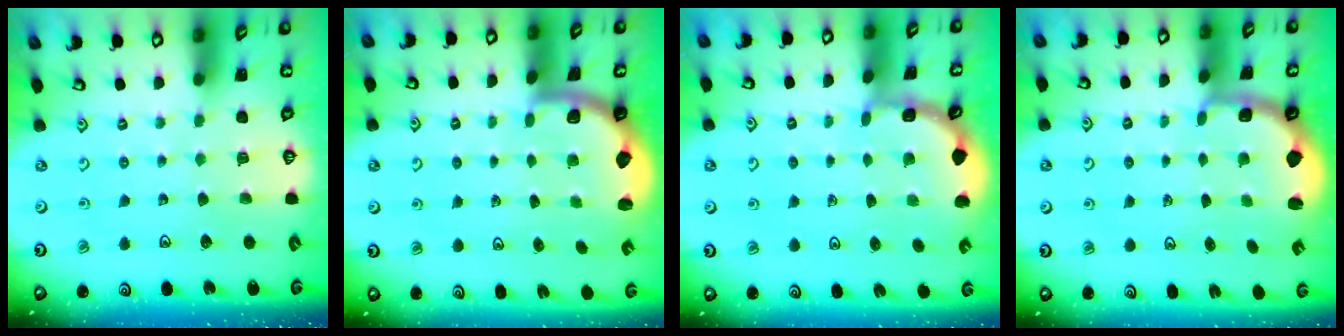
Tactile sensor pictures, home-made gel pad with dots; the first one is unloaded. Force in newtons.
{"total": 1.9, "press": 1.8, "slide": 0.5}
{"total": 2.0, "press": 2.0, "slide": 0.2}
{"total": 2.5, "press": 1.3, "slide": 2.1}